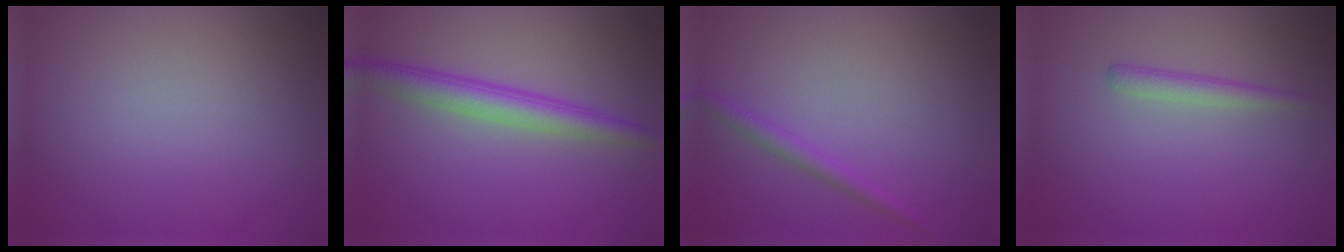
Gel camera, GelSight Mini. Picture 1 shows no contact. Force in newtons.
{"total": 3.8, "press": 3.8, "slide": 0.1}
{"total": 1.4, "press": 1.4, "slide": 0.1}
{"total": 1.5, "press": 1.5, "slide": 0.1}